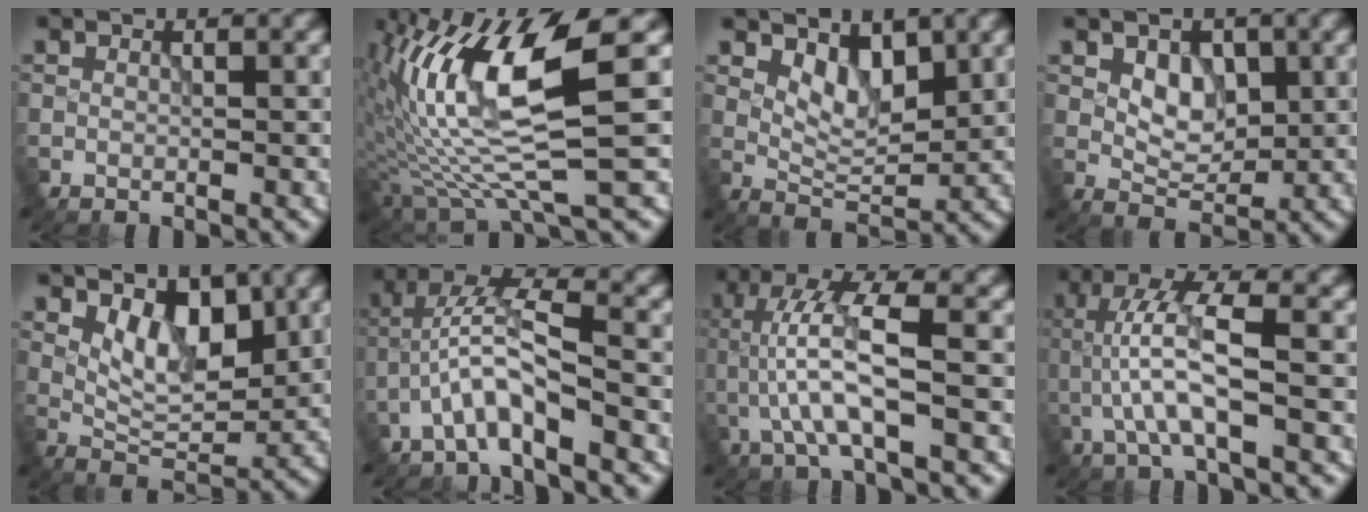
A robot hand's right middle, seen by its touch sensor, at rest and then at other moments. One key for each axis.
{"total": 12.7, "fx": 1.5, "fy": 3.1, "fz": 12.2, "tx": -0.245, "ty": -0.001, "tz": 0.040}
{"total": 3.6, "fx": 1.9, "fy": 1.9, "fz": 2.4, "tx": -0.043, "ty": -0.011, "tz": 0.034}
{"total": 3.2, "fx": 0.9, "fy": 2.3, "fz": 2.2, "tx": -0.033, "ty": -0.005, "tz": 0.017}
{"total": 5.0, "fx": 1.9, "fy": 2.8, "fz": 3.7, "tx": -0.060, "ty": -0.009, "tz": 0.033}
{"total": 4.8, "fx": -2.5, "fy": 1.2, "fz": 3.9, "tx": -0.076, "ty": 0.019, "tz": -0.050}
{"total": 6.3, "fx": -0.8, "fy": 1.5, "fz": 6.1, "tx": -0.124, "ty": 0.016, "tz": -0.018}
{"total": 5.9, "fx": -0.9, "fy": 1.5, "fz": 5.7, "tx": -0.113, "ty": 0.017, "tz": -0.021}